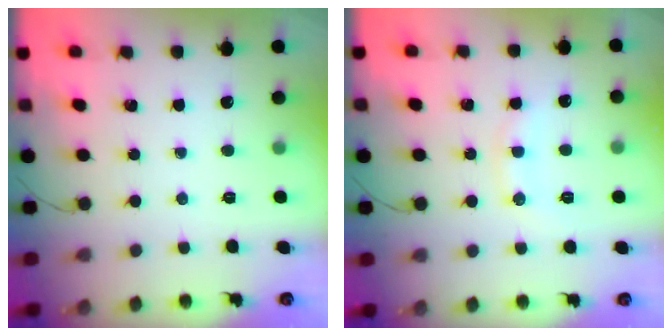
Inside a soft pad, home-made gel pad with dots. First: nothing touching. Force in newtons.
{"total": 8.4, "press": 8.4, "slide": 1.0}